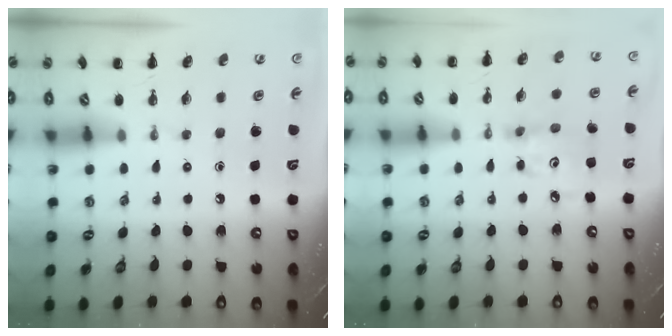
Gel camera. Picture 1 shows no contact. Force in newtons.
{"total": 5.1, "press": 5.1, "slide": 0.6}